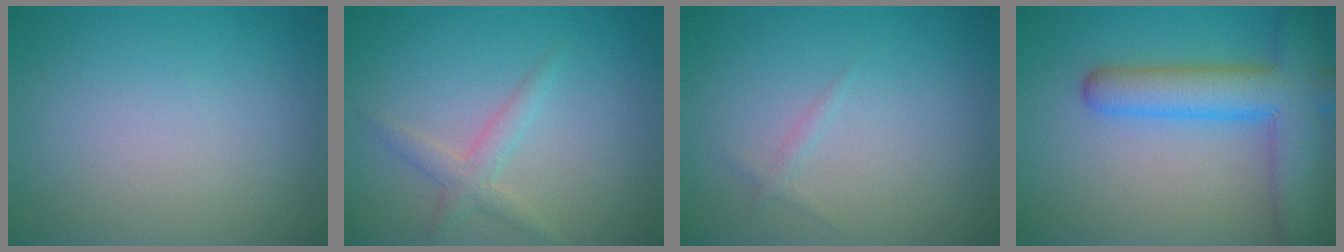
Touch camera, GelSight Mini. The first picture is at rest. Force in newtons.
{"total": 2.0, "press": 2.0, "slide": 0.0}
{"total": 0.6, "press": 0.6, "slide": 0.1}
{"total": 6.5, "press": 6.5, "slide": 0.3}